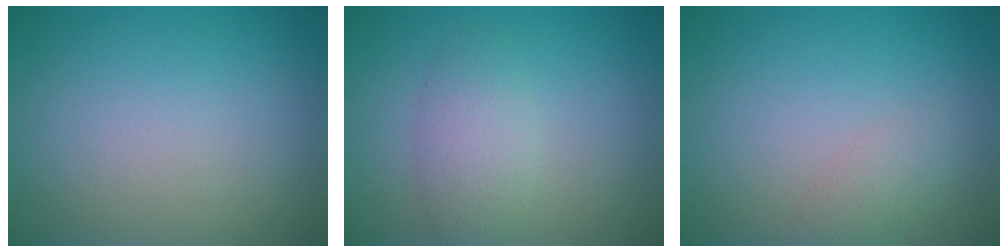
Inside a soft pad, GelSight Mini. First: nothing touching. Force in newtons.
{"total": 2.8, "press": 2.8, "slide": 0.2}
{"total": 1.5, "press": 1.5, "slide": 0.1}